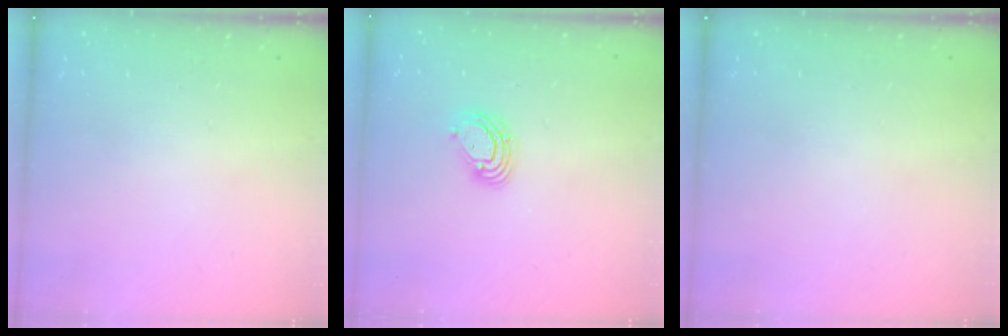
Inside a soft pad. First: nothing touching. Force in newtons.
{"total": 6.2, "press": 6.1, "slide": 1.0}
{"total": 0.0}